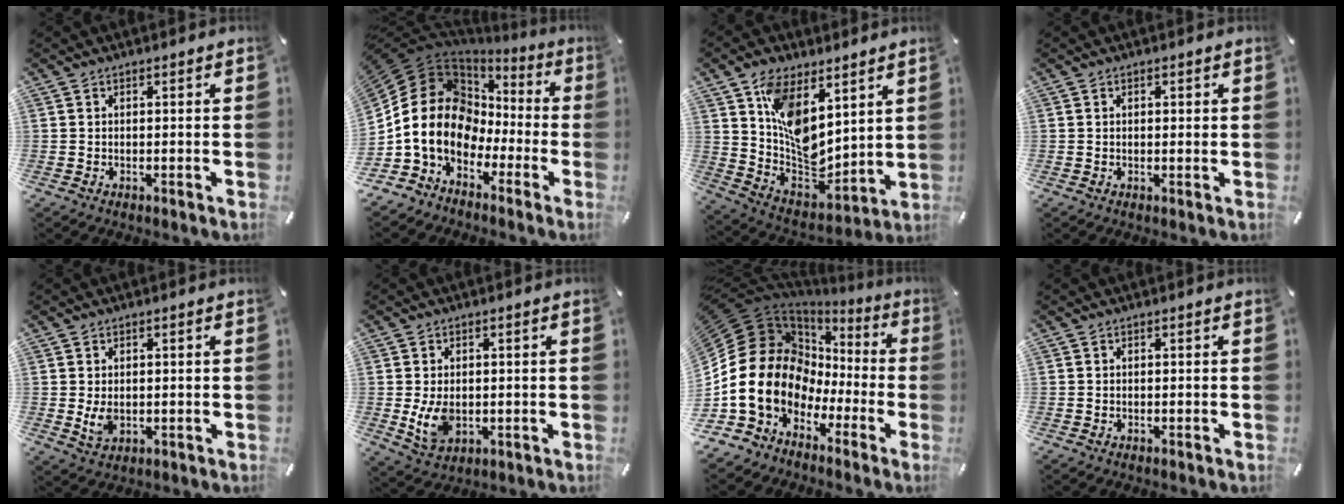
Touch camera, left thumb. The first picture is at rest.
{"total": 17.6, "force": [-1.6, 14.4, 10.0], "torque": [-0.221, -0.007, -0.032]}
{"total": 12.7, "force": [5.3, 8.1, 8.1], "torque": [-0.150, -0.034, 0.109]}
{"total": 0.8, "force": [0.2, 0.3, 0.7], "torque": [-0.015, 0.002, 0.002]}
{"total": 3.6, "force": [0.1, 2.5, 2.5], "torque": [-0.053, -0.006, 0.000]}
{"total": 6.3, "force": [-0.2, 4.6, 4.3], "torque": [-0.088, -0.009, -0.005]}
{"total": 20.1, "force": [-0.8, 16.7, 11.2], "torque": [-0.253, -0.018, 0.002]}
{"total": 0.0}